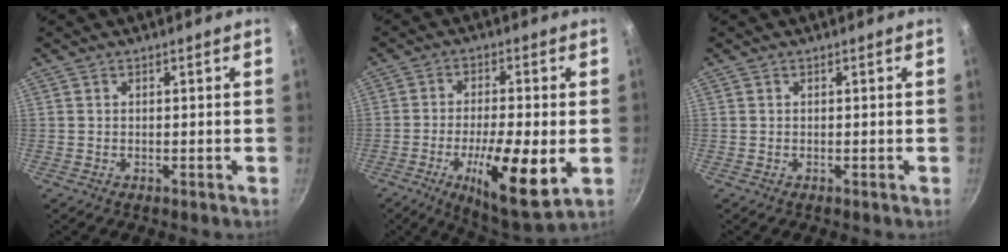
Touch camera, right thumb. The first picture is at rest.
{"total": 14.6, "force": [-3.7, 3.9, 13.5], "torque": [-0.222, 0.003, -0.060]}
{"total": 0.0}